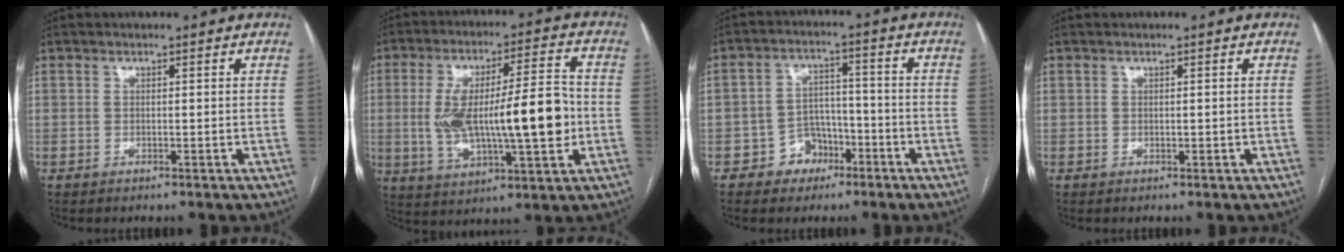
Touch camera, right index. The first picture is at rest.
{"total": 17.2, "force": [-1.1, 4.0, 16.7], "torque": [-0.302, 0.021, -0.006]}
{"total": 5.8, "force": [-3.2, 4.6, 1.6], "torque": [-0.022, 0.021, -0.044]}
{"total": 0.0}